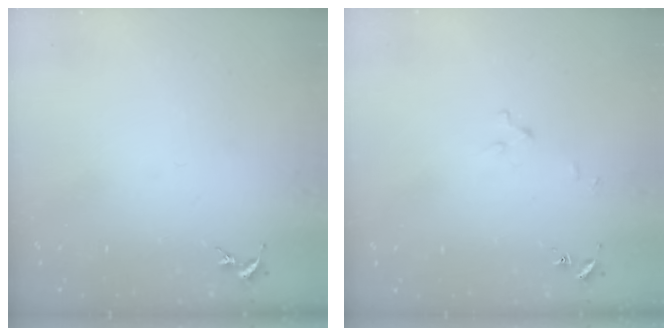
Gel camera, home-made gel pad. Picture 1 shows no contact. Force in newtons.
{"total": 2.5, "press": 2.5, "slide": 0.2}